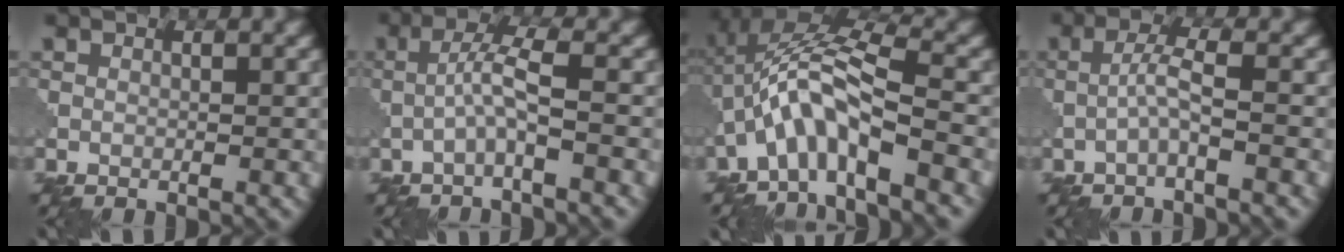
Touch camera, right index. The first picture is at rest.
{"total": 3.0, "force": [-0.9, 0.2, 2.9], "torque": [-0.059, 0.015, -0.025]}
{"total": 7.6, "force": [-2.9, 2.2, 6.6], "torque": [-0.129, 0.022, -0.066]}
{"total": 2.3, "force": [-0.8, 0.1, 2.1], "torque": [-0.044, 0.011, -0.022]}